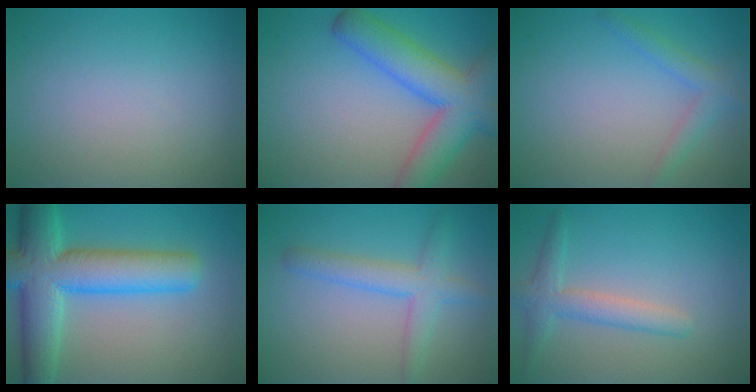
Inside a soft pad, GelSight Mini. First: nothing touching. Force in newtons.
{"total": 8.2, "press": 8.1, "slide": 0.5}
{"total": 2.2, "press": 2.2, "slide": 0.0}
{"total": 10.1, "press": 10.1, "slide": 0.6}
{"total": 3.6, "press": 3.6, "slide": 0.1}
{"total": 2.9, "press": 2.9, "slide": 0.1}